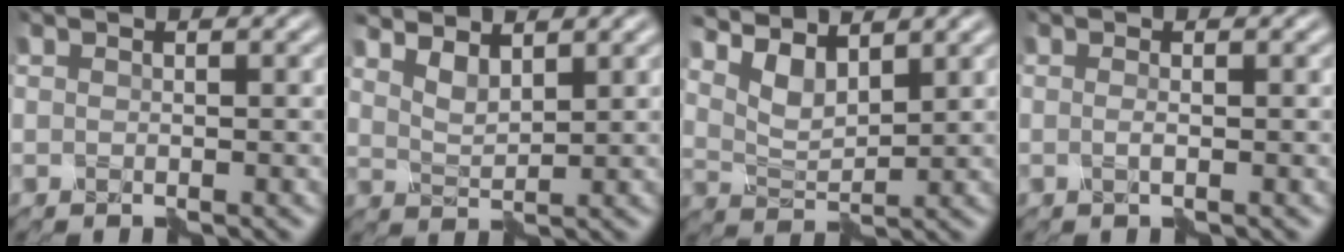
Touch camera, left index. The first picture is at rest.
{"total": 1.9, "force": [1.5, 0.6, 1.1], "torque": [-0.025, -0.003, 0.029]}
{"total": 3.2, "force": [2.2, 1.2, 2.0], "torque": [-0.051, -0.003, 0.042]}
{"total": 0.8, "force": [-0.4, 0.0, 0.7], "torque": [-0.016, 0.000, -0.007]}